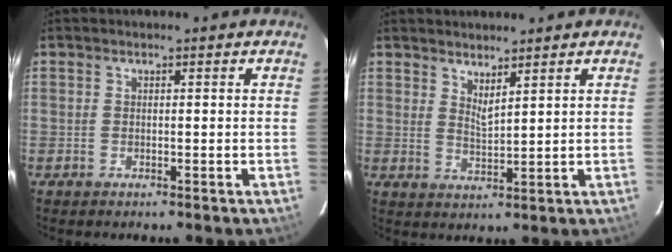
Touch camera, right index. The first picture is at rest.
{"total": 3.4, "force": [2.9, 0.3, 1.8], "torque": [-0.032, -0.005, 0.048]}